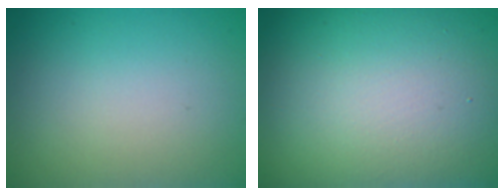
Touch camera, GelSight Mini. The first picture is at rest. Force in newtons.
{"total": 20.5, "press": 20.4, "slide": 1.5}